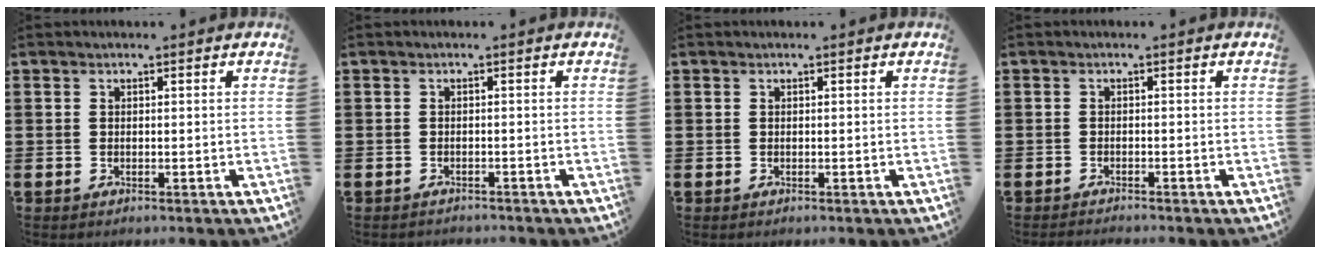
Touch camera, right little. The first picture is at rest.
{"total": 0.6, "force": [-0.6, 0.0, -0.1], "torque": [0.000, 0.000, -0.014]}
{"total": 0.0}
{"total": 0.8, "force": [-0.8, -0.1, 0.1], "torque": [-0.002, -0.002, -0.017]}